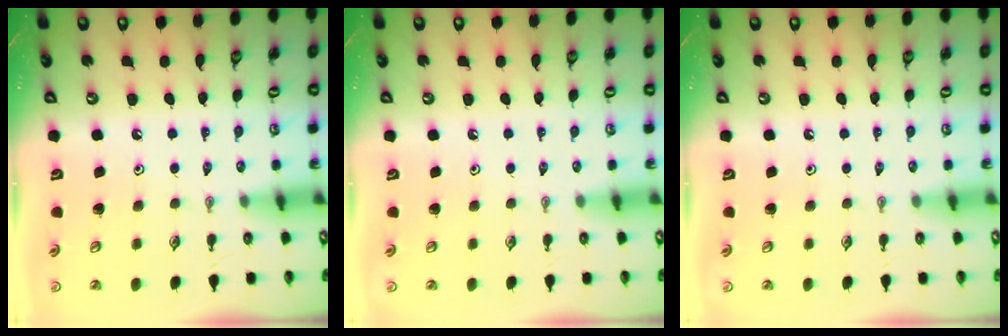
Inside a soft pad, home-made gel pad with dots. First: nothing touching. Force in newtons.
{"total": 0.0}
{"total": 0.0}